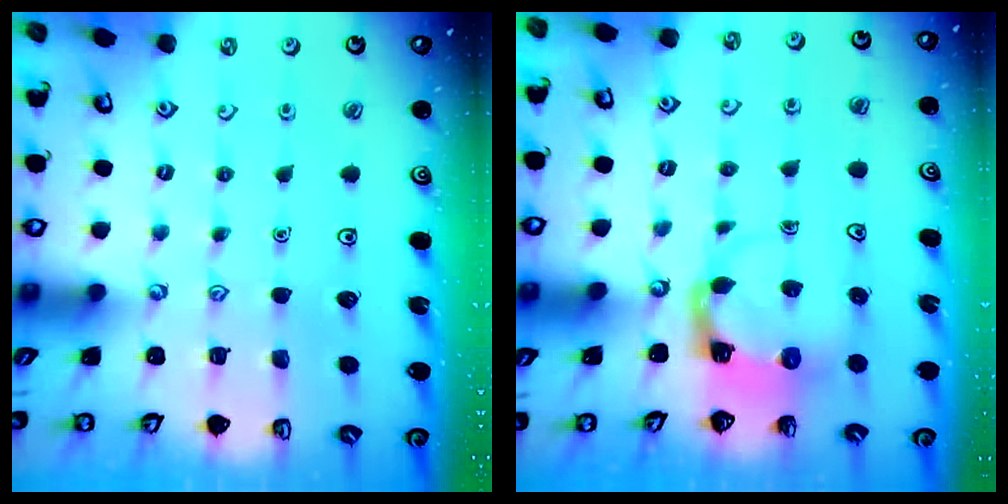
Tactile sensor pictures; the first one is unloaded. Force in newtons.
{"total": 3.9, "press": 3.9, "slide": 0.7}